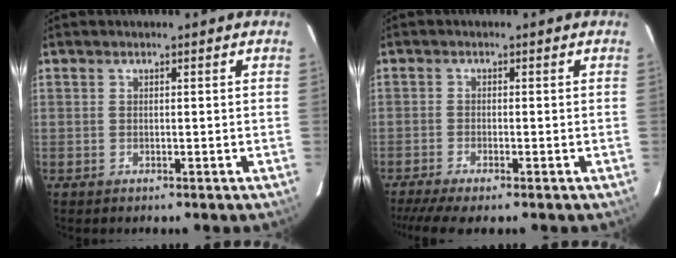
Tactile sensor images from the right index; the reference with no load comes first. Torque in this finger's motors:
{"motor_torque": [1.10, -1.04, 0.43, 0.08]}